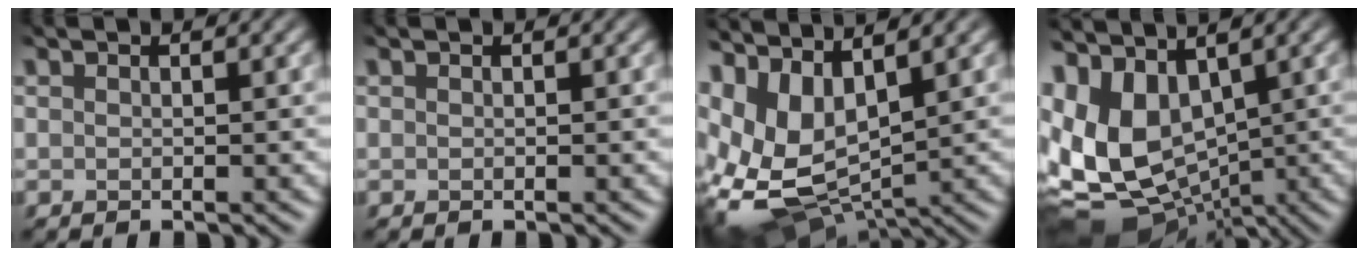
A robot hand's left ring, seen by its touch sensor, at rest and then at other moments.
{"total": 0.0}
{"total": 11.5, "force": [0.9, 7.0, 9.1], "torque": [-0.181, -0.001, 0.038]}
{"total": 10.7, "force": [-0.7, 7.3, 7.8], "torque": [-0.179, -0.014, -0.005]}